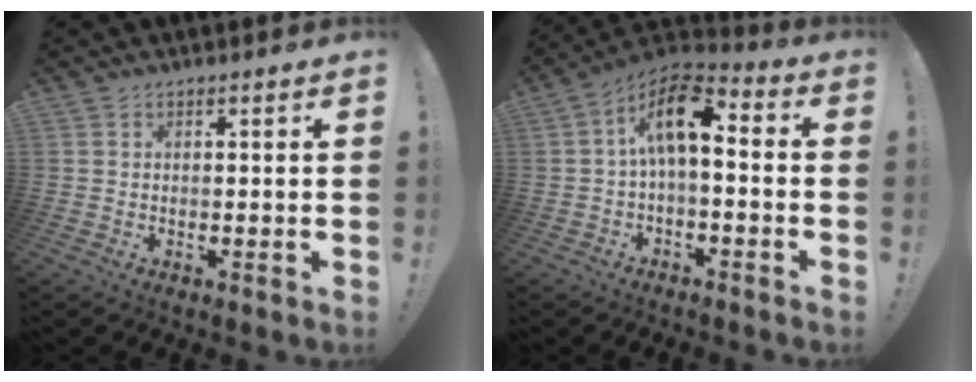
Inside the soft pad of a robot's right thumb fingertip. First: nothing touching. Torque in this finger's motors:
{"motor_torque": [0.45, 0.96, 1.29, -0.11, 0.07]}